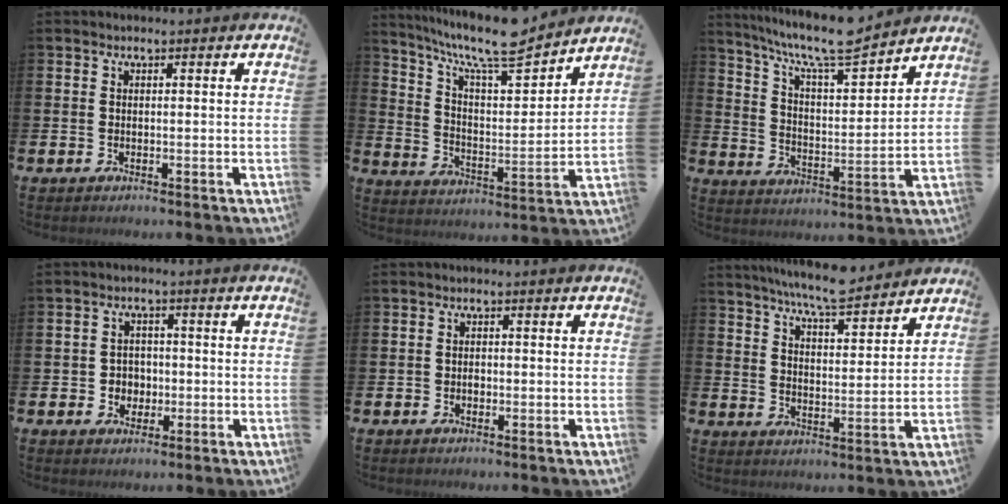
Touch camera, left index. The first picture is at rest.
{"total": 10.9, "force": [9.5, 2.0, 4.8], "torque": [-0.108, -0.067, 0.164]}
{"total": 10.3, "force": [9.1, 1.5, 4.4], "torque": [-0.106, -0.060, 0.158]}
{"total": 3.0, "force": [-0.6, 2.8, 0.8], "torque": [-0.018, 0.004, -0.019]}
{"total": 1.1, "force": [-0.4, 0.9, 0.4], "torque": [-0.007, 0.005, -0.010]}
{"total": 7.6, "force": [7.3, 0.4, 2.1], "torque": [-0.061, -0.042, 0.130]}